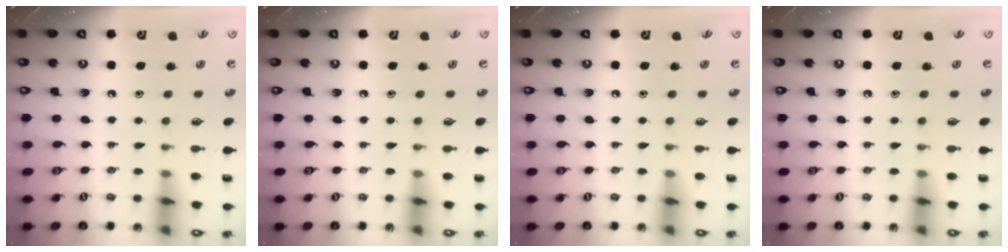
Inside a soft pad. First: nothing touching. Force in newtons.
{"total": 0.0}
{"total": 0.0}
{"total": 0.0}